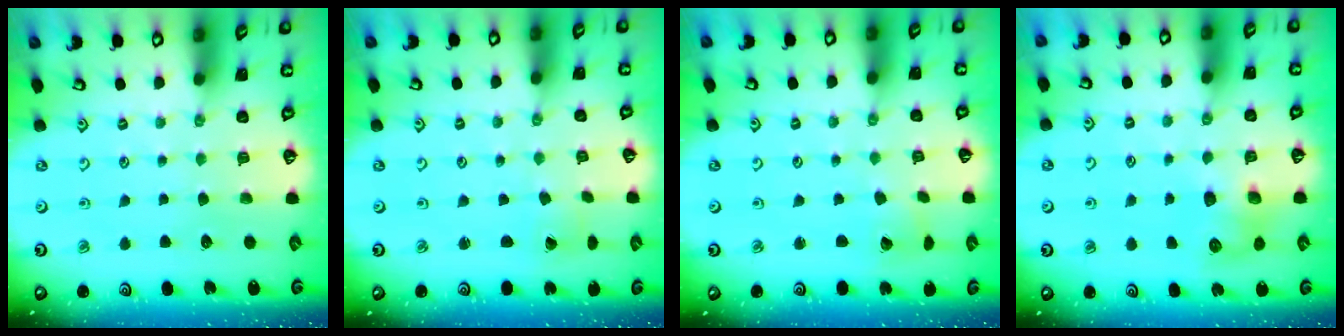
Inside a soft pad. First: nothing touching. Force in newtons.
{"total": 1.0, "press": 1.0, "slide": 0.0}
{"total": 3.3, "press": 3.3, "slide": 0.3}
{"total": 7.8, "press": 7.8, "slide": 0.1}